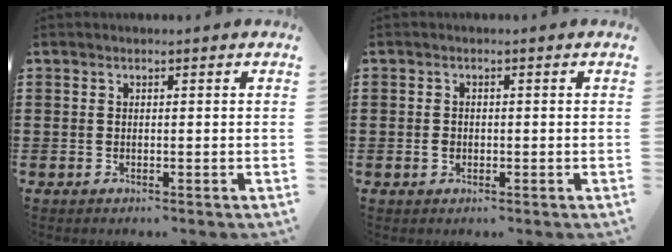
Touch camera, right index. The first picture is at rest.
{"total": 1.2, "force": [-0.3, 0.9, 0.7], "torque": [-0.016, 0.002, -0.006]}